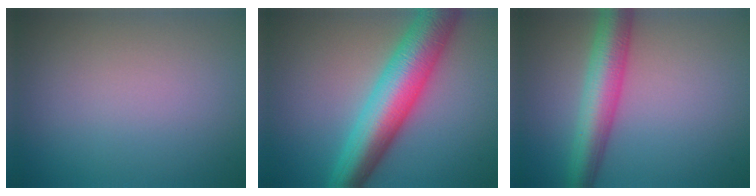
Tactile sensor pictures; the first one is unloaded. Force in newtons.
{"total": 9.1, "press": 9.1, "slide": 0.1}
{"total": 6.0, "press": 6.0, "slide": 0.1}